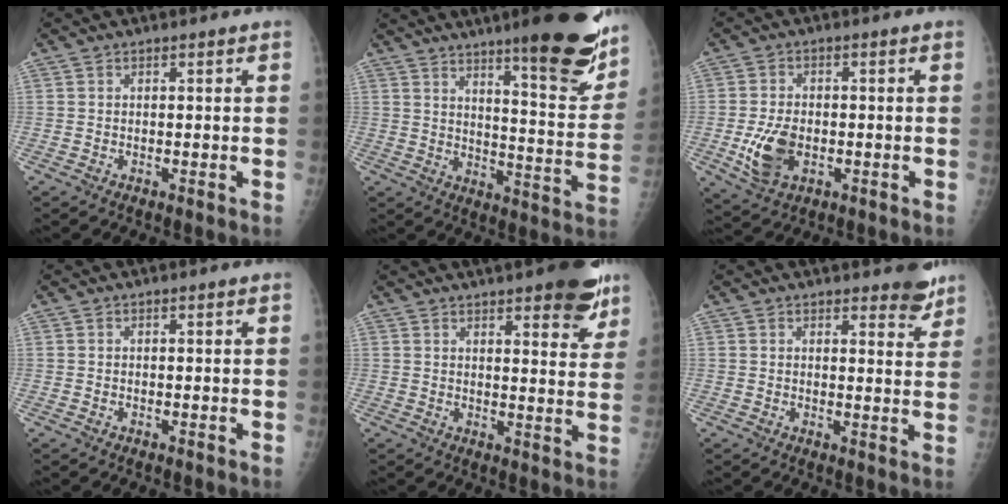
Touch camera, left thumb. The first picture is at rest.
{"total": 20.5, "force": [13.9, 3.5, 14.6], "torque": [-0.168, -0.080, 0.196]}
{"total": 7.8, "force": [-2.0, 4.9, 5.8], "torque": [-0.105, 0.005, -0.029]}
{"total": 0.0}
{"total": 13.2, "force": [8.7, 3.9, 9.1], "torque": [-0.081, -0.037, 0.105]}
{"total": 4.7, "force": [3.8, 1.5, 2.2], "torque": [-0.005, -0.028, 0.044]}